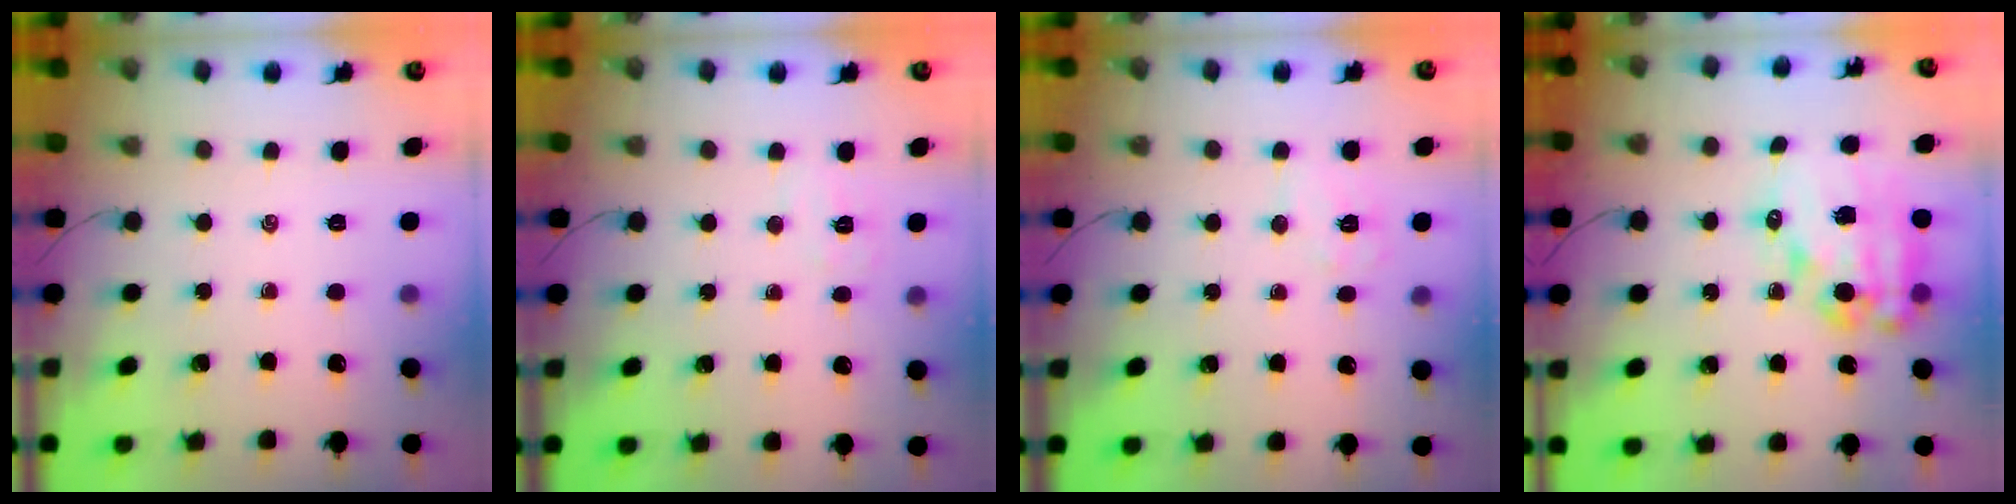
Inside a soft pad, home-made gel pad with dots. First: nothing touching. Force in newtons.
{"total": 4.6, "press": 4.5, "slide": 1.0}
{"total": 5.8, "press": 5.7, "slide": 0.8}
{"total": 15.8, "press": 15.5, "slide": 3.1}